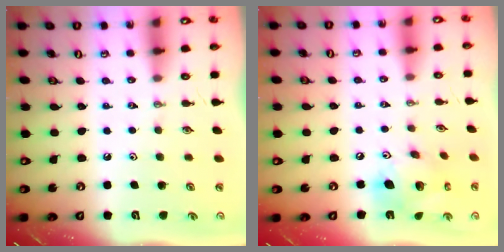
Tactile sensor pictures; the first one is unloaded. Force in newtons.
{"total": 16.8, "press": 16.4, "slide": 3.4}